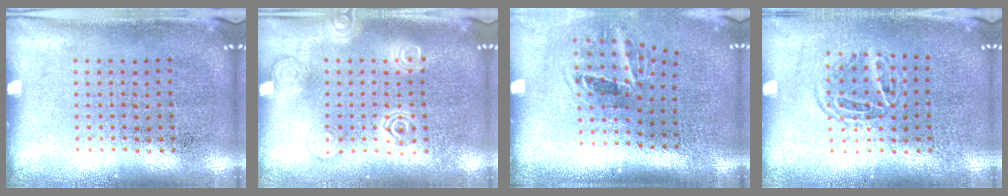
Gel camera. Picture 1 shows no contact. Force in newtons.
{"total": 1.3, "press": 1.2, "slide": 0.3}
{"total": 2.0, "press": 1.2, "slide": 1.6}
{"total": 1.1, "press": 1.0, "slide": 0.5}